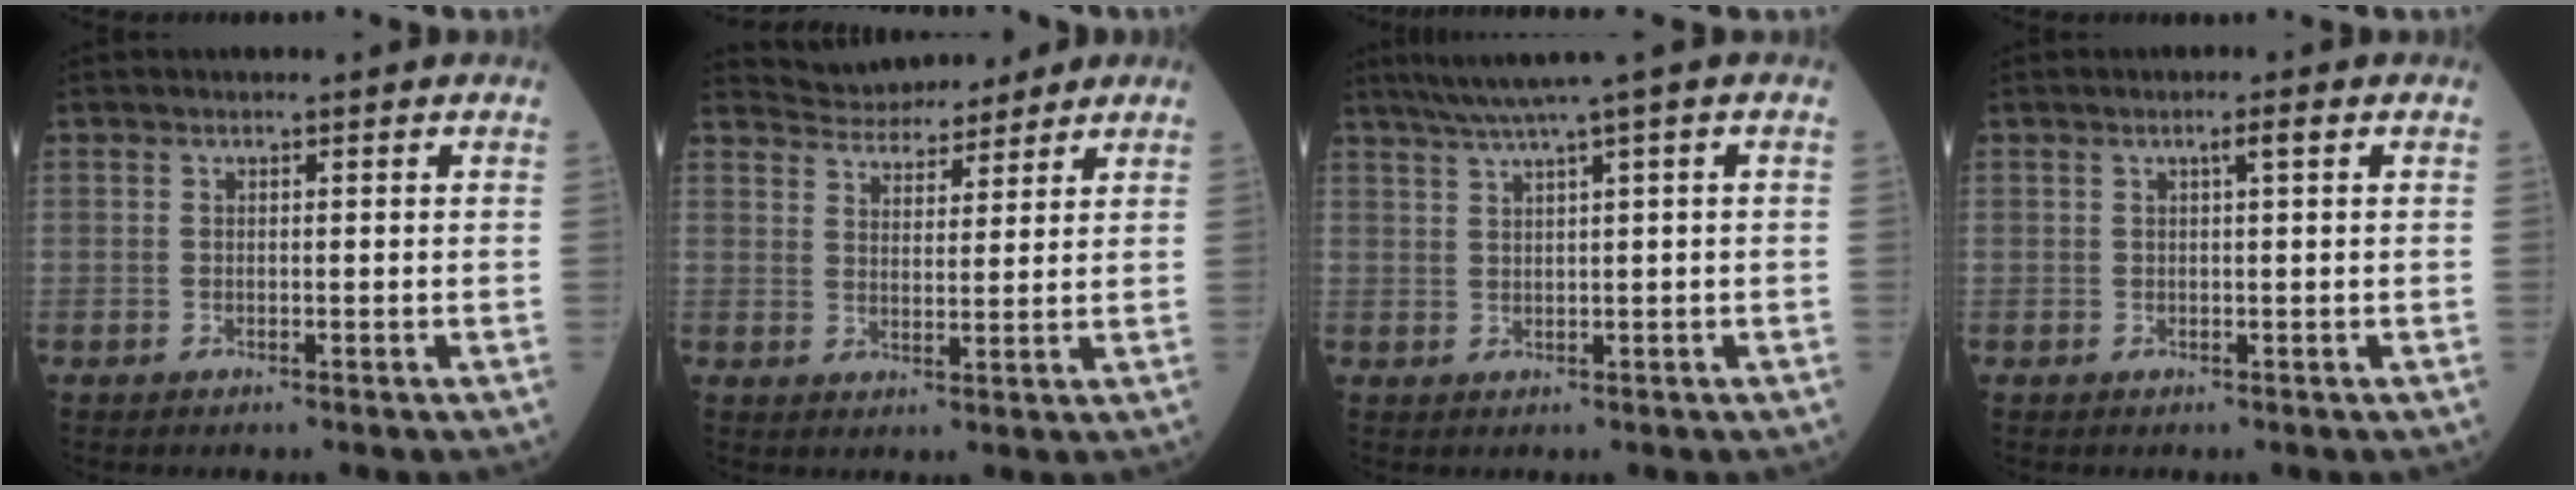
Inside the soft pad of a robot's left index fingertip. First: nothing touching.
{"total": 9.1, "force": [8.5, 2.8, 1.9], "torque": [-0.031, 0.022, 0.129]}
{"total": 5.0, "force": [3.3, -1.3, 3.5], "torque": [-0.065, 0.018, 0.062]}
{"total": 1.4, "force": [0.6, -0.1, 1.2], "torque": [-0.020, 0.001, 0.009]}